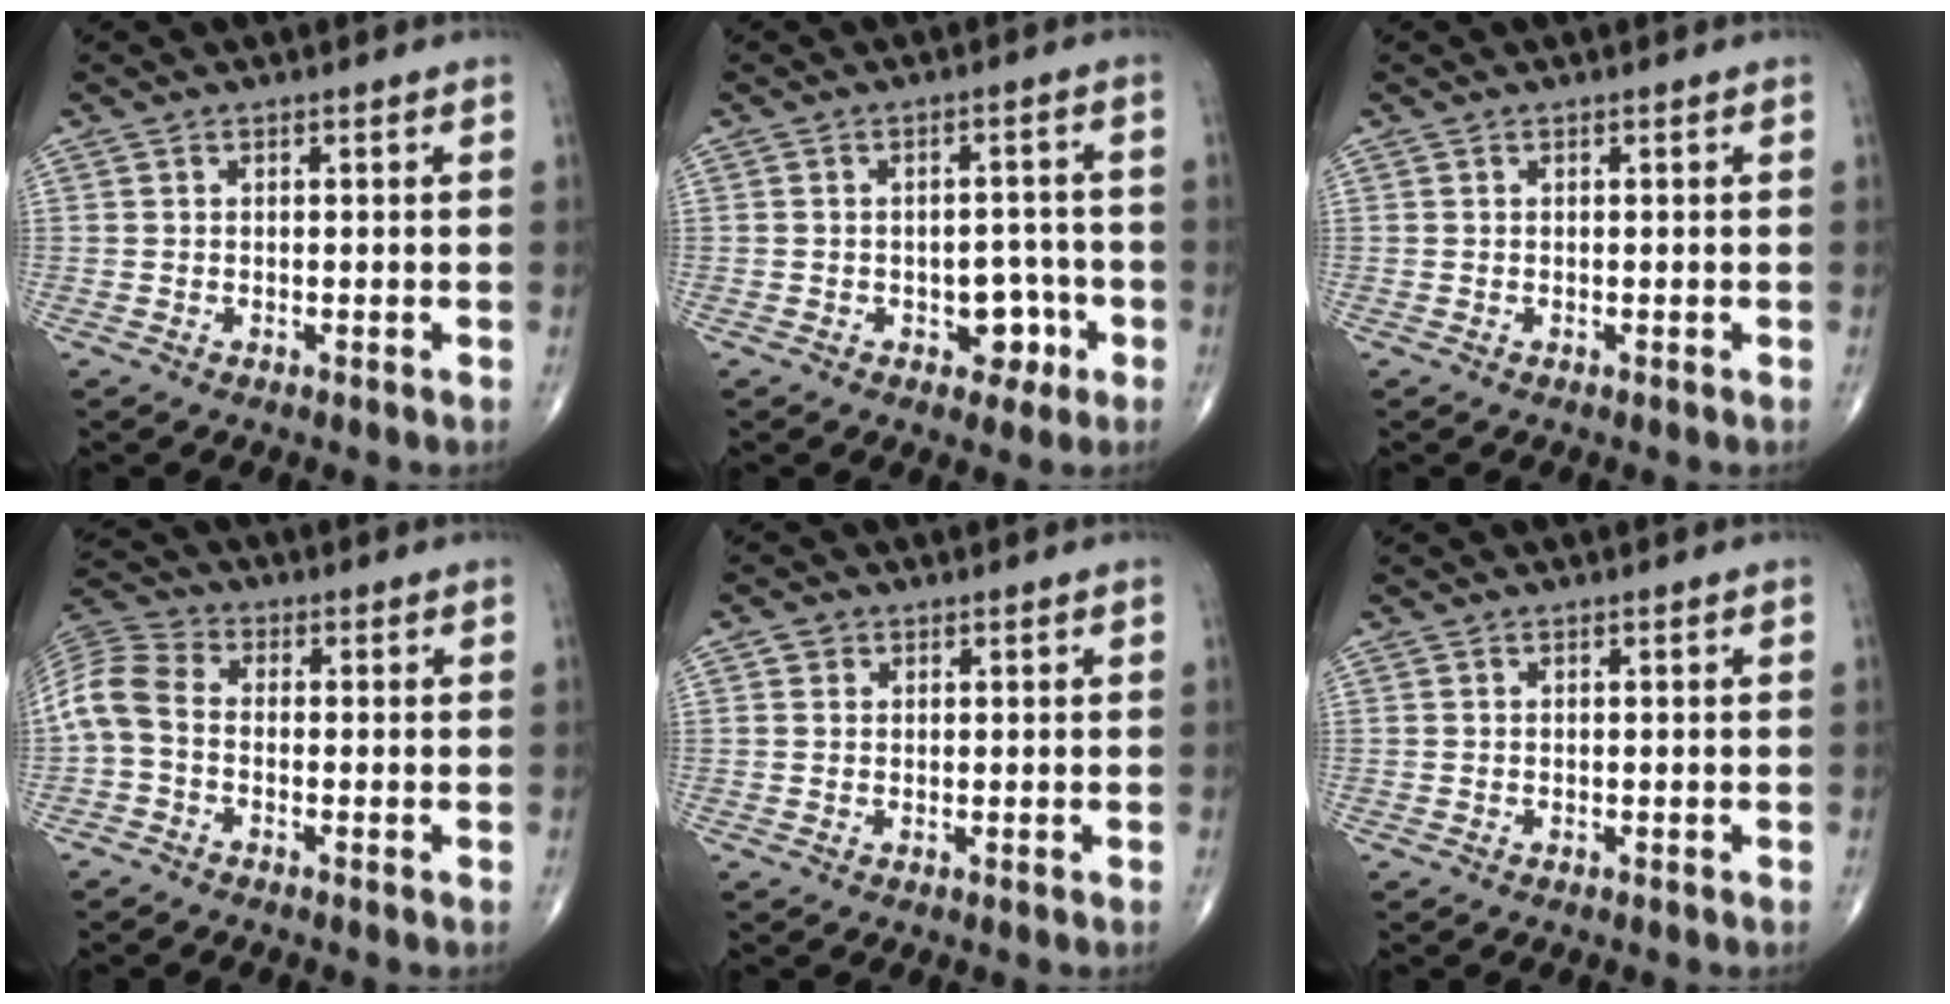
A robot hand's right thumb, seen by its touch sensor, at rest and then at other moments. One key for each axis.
{"total": 5.7, "fx": -2.3, "fy": 3.9, "fz": 3.6, "tx": -0.017, "ty": 0.023, "tz": -0.027}
{"total": 0.0}
{"total": 7.2, "fx": -1.2, "fy": 4.6, "fz": 5.3, "tx": -0.112, "ty": 0.021, "tz": -0.042}
{"total": 1.6, "fx": 0.6, "fy": 1.4, "fz": 0.4, "tx": 0.001, "ty": -0.001, "tz": 0.005}
{"total": 0.0}